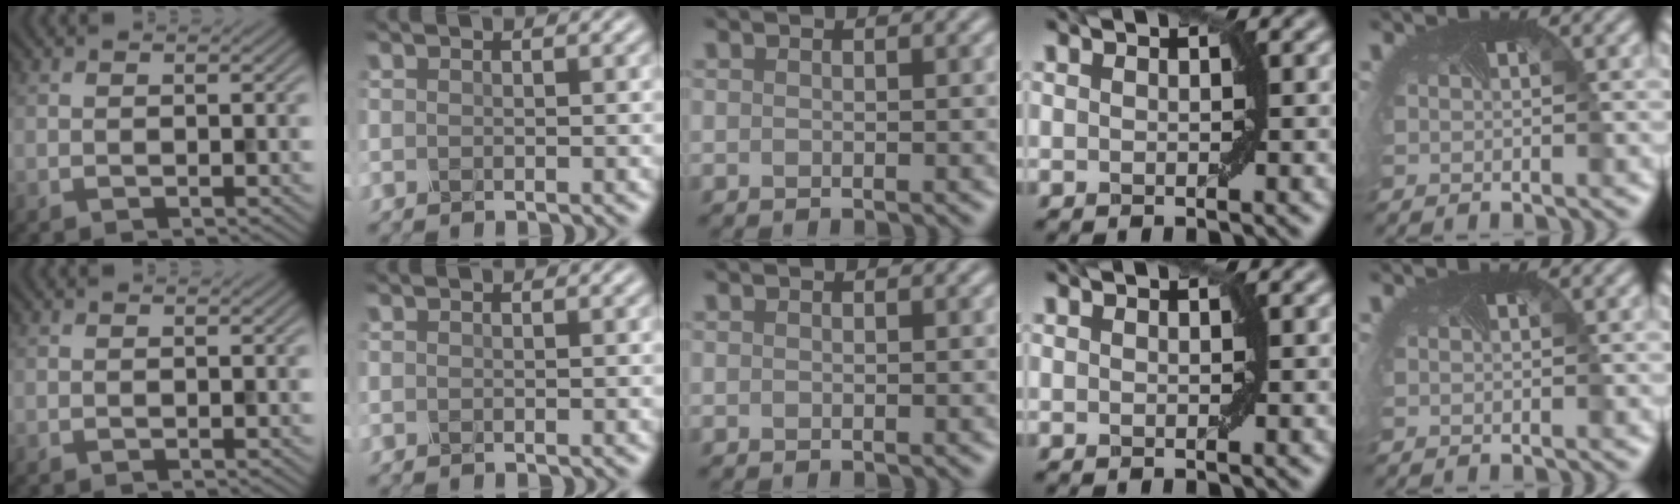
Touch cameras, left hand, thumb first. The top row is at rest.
{}